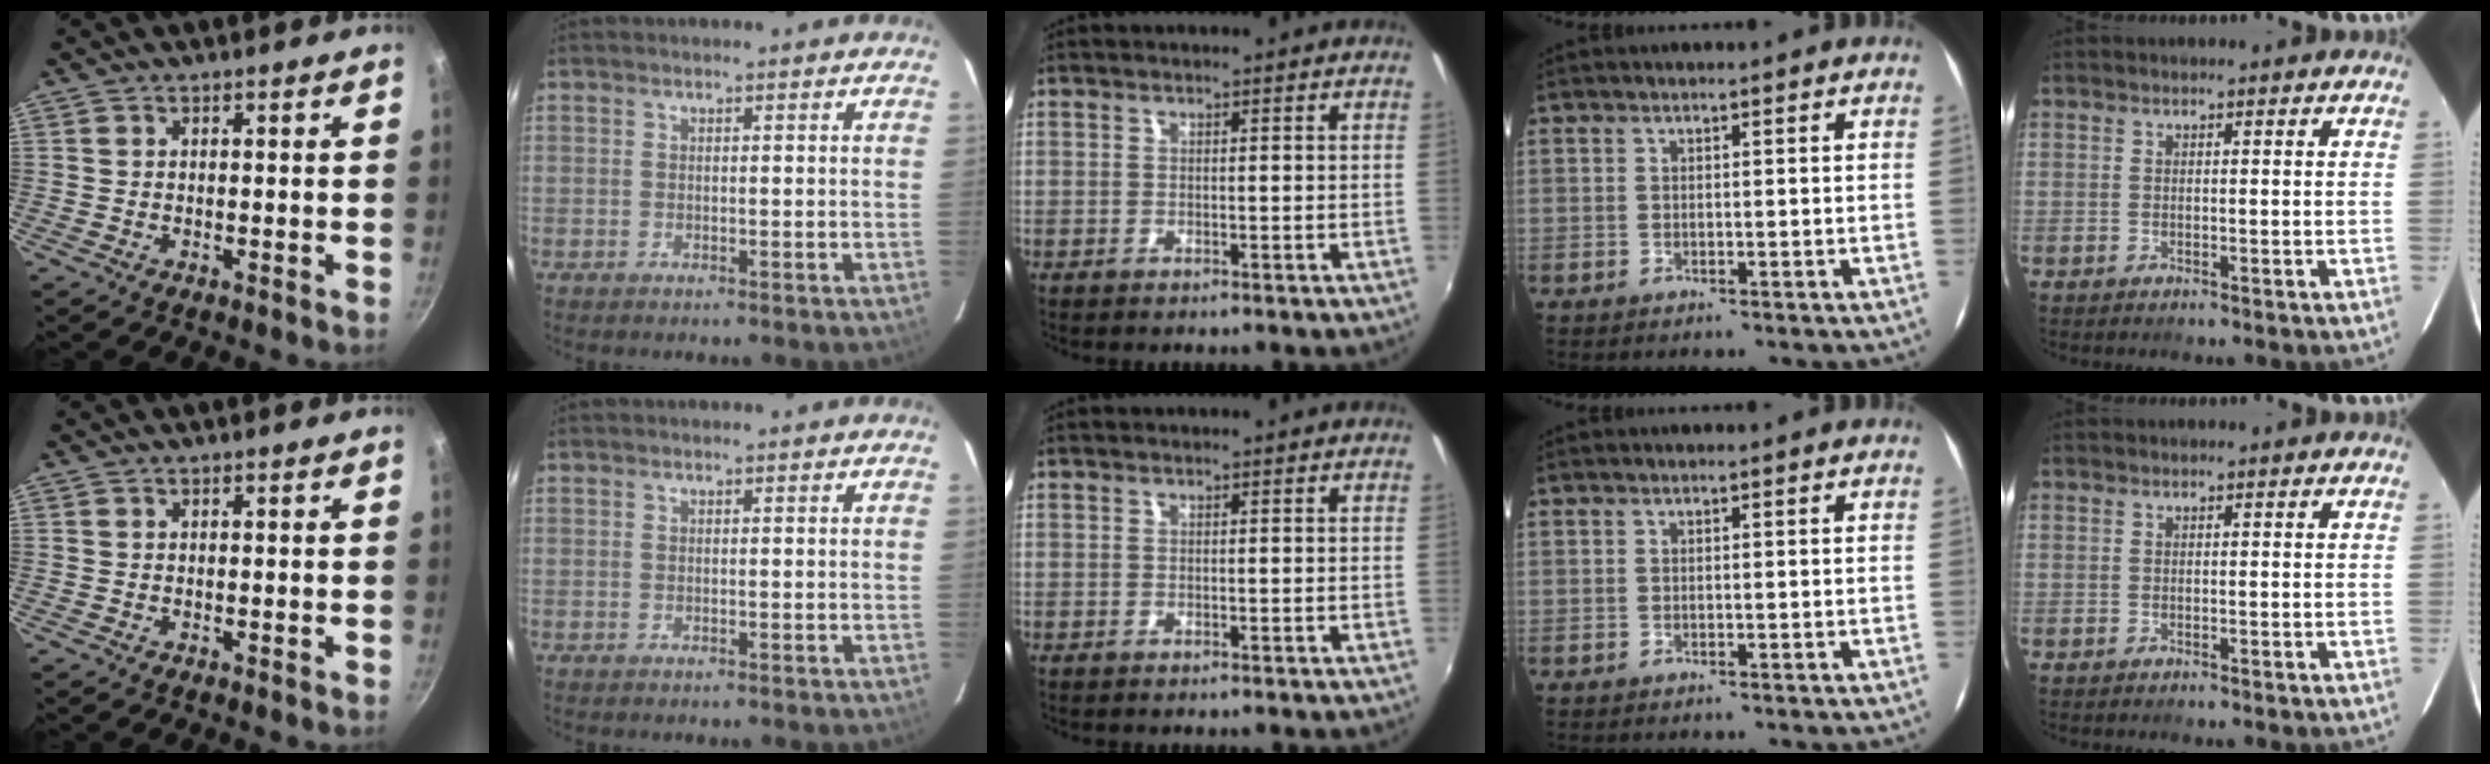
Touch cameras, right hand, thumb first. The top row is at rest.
{}